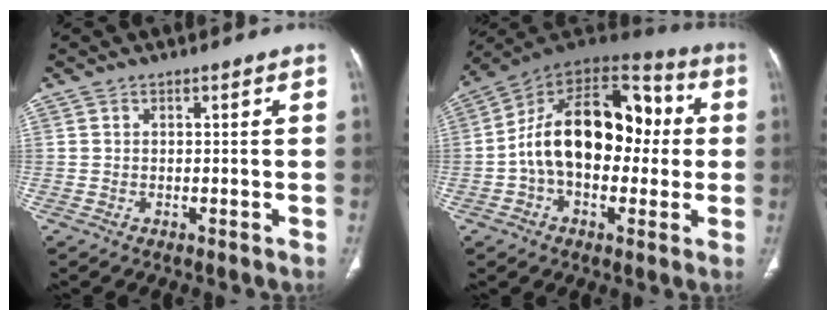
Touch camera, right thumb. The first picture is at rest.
{"total": 22.2, "force": [0.2, 14.0, 17.1], "torque": [-0.254, 0.049, -0.002]}